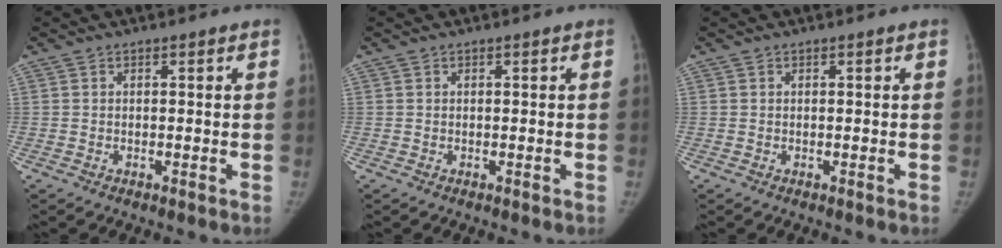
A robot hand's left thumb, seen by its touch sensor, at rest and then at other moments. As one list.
[{"total": 0.0}, {"total": 0.0}]